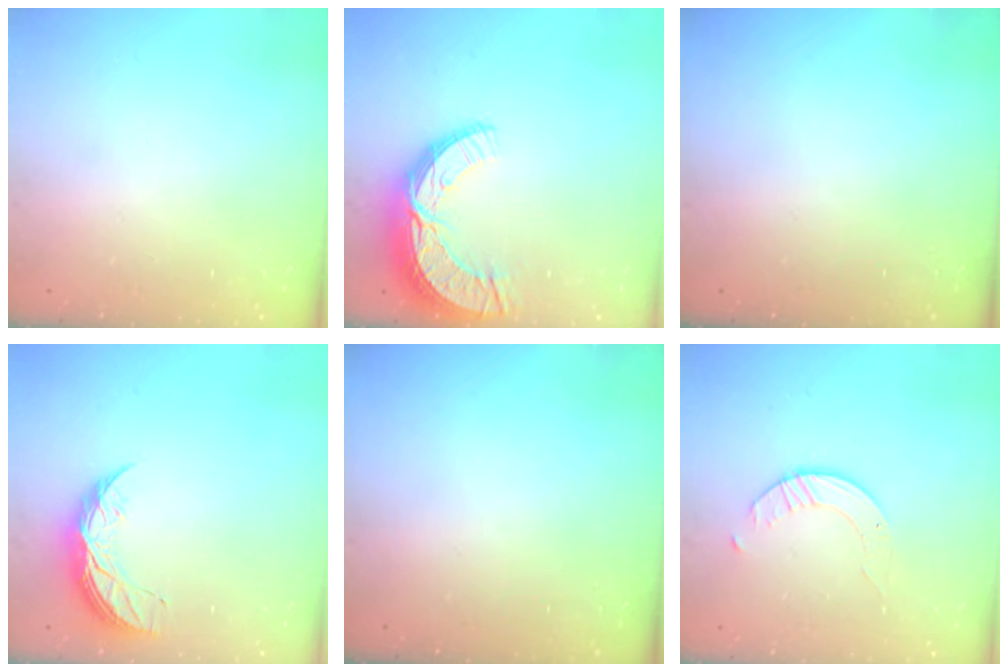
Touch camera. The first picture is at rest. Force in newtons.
{"total": 15.2, "press": 15.2, "slide": 1.0}
{"total": 0.0}
{"total": 8.1, "press": 8.0, "slide": 0.5}
{"total": 0.0}
{"total": 2.7, "press": 2.7, "slide": 0.3}